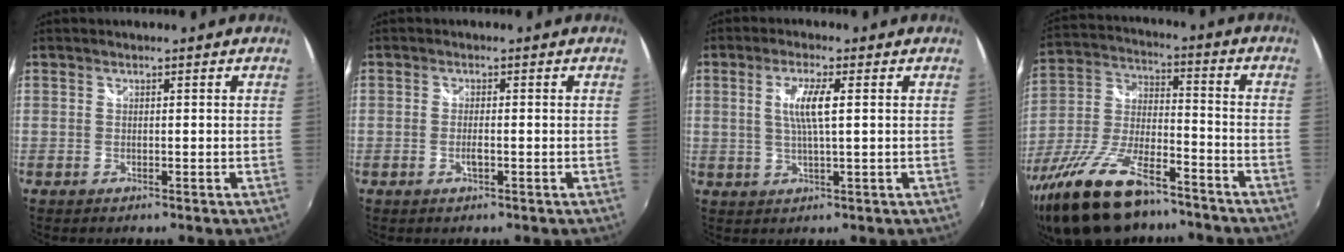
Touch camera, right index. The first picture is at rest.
{"total": 2.1, "force": [-0.7, 0.6, 1.8], "torque": [-0.035, -0.003, -0.011]}
{"total": 5.5, "force": [1.0, 0.5, 5.4], "torque": [-0.103, -0.003, 0.019]}
{"total": 21.9, "force": [-15.8, 8.1, 12.8], "torque": [-0.264, -0.024, -0.266]}